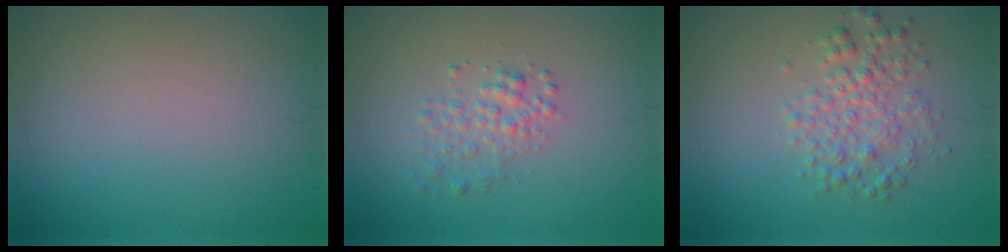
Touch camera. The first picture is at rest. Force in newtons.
{"total": 2.1, "press": 2.1, "slide": 0.1}
{"total": 3.2, "press": 3.2, "slide": 0.0}